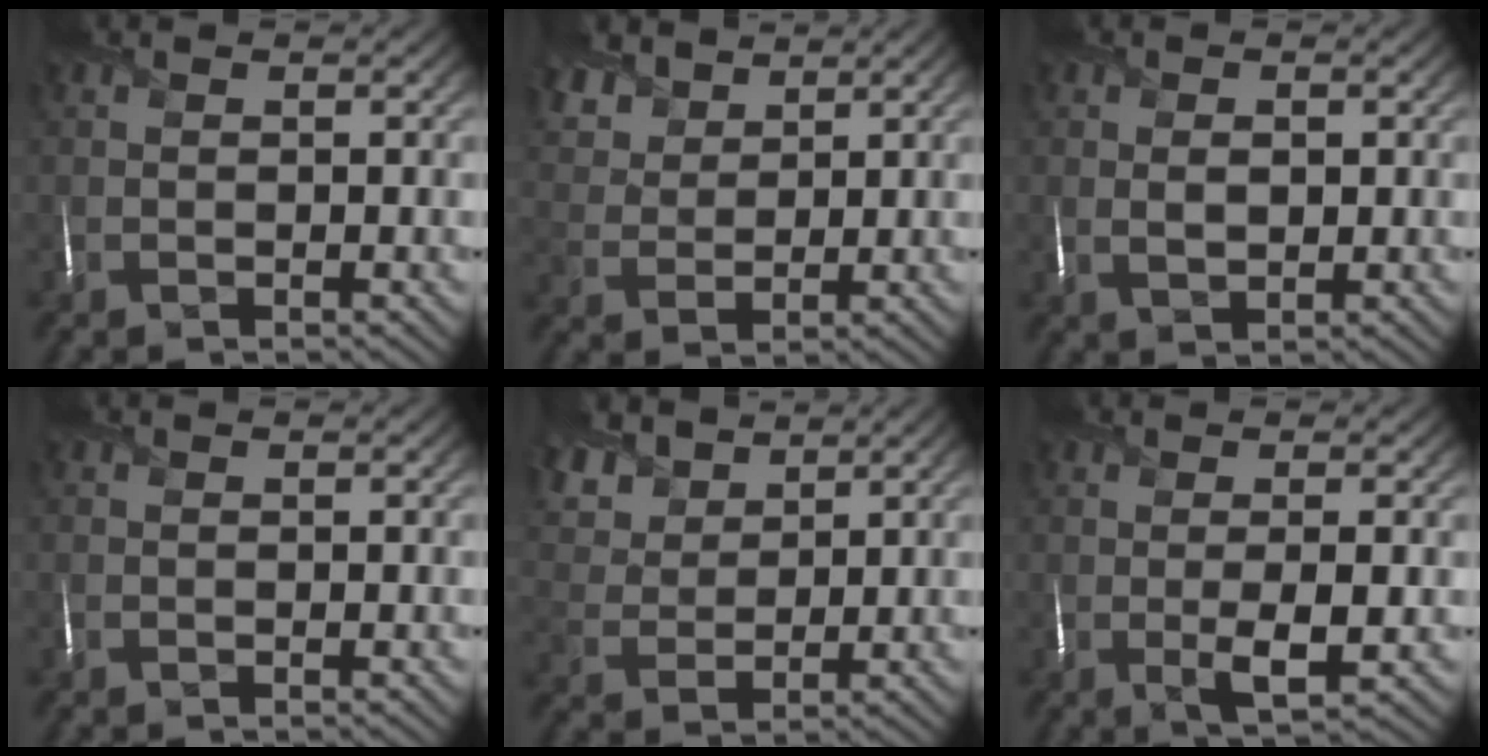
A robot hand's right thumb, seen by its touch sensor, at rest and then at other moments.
{"total": 5.9, "force": [4.5, 3.0, 2.3], "torque": [-0.071, 0.006, 0.095]}
{"total": 2.4, "force": [0.5, 1.4, 1.9], "torque": [-0.038, 0.000, 0.013]}
{"total": 0.0}
{"total": 7.4, "force": [5.4, 3.9, 3.4], "torque": [-0.103, 0.012, 0.104]}
{"total": 3.6, "force": [-0.2, 0.6, 3.5], "torque": [-0.067, -0.001, -0.003]}